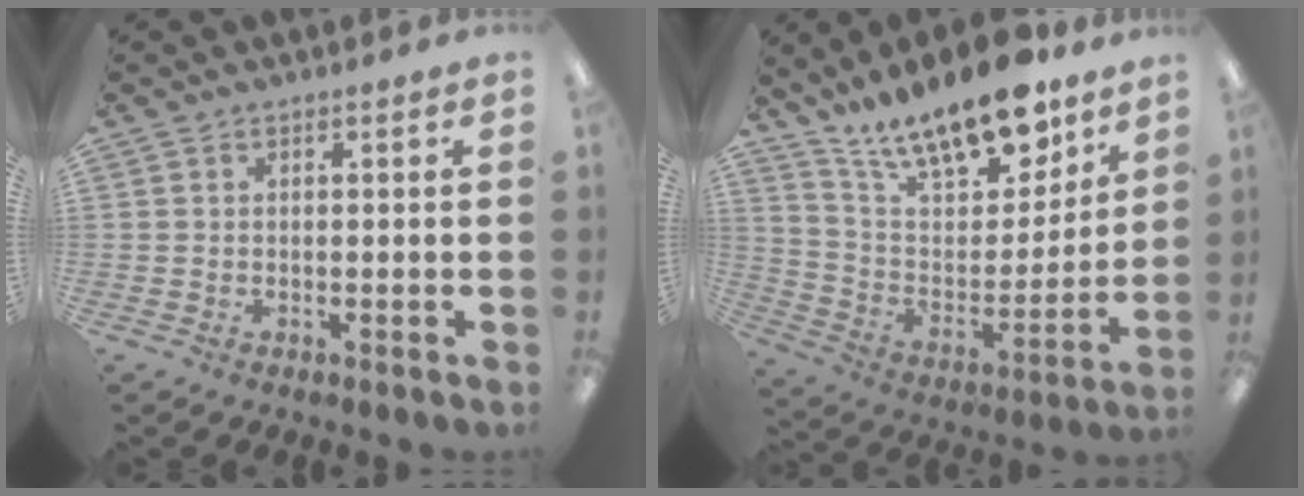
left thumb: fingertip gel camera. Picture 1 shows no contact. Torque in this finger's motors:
{"motor_torque": [0.86, 0.91, 1.39, -1.37, 0.26]}